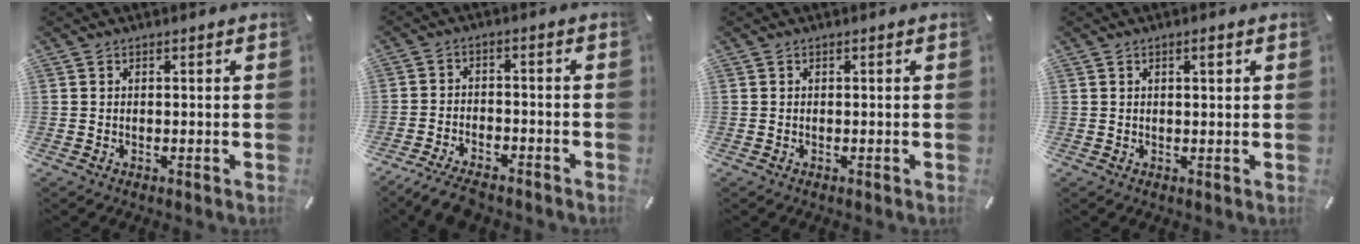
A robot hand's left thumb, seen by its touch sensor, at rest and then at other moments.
{"total": 6.4, "force": [-5.3, 2.3, 2.6], "torque": [-0.054, 0.021, -0.101]}
{"total": 0.0}
{"total": 1.7, "force": [0.8, 0.5, 1.4], "torque": [-0.028, 0.002, 0.012]}